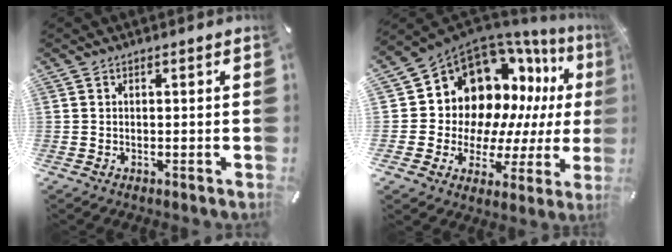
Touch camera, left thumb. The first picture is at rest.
{"total": 15.2, "force": [7.6, 11.8, 5.9], "torque": [-0.088, -0.094, 0.154]}